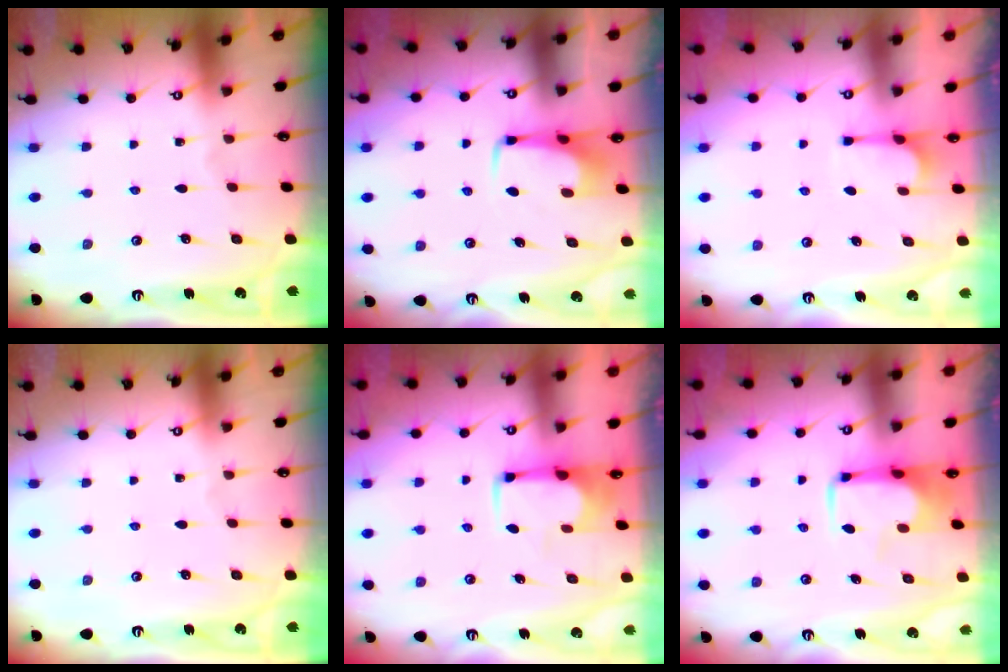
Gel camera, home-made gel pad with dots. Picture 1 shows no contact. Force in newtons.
{"total": 2.9, "press": 2.9, "slide": 0.4}
{"total": 2.0, "press": 1.7, "slide": 1.1}
{"total": 0.0}
{"total": 1.8, "press": 1.7, "slide": 0.6}
{"total": 2.2, "press": 2.1, "slide": 0.8}